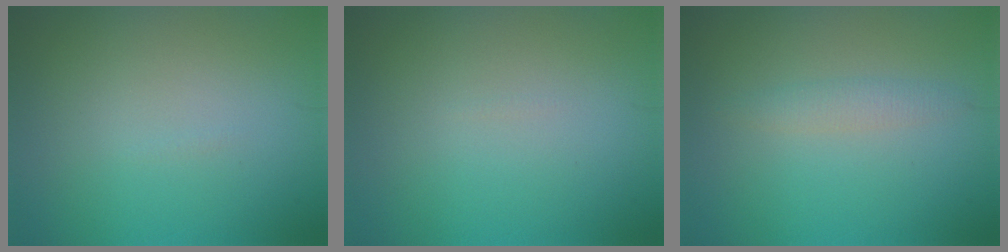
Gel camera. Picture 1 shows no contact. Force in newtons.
{"total": 0.0}
{"total": 1.5, "press": 1.4, "slide": 0.1}